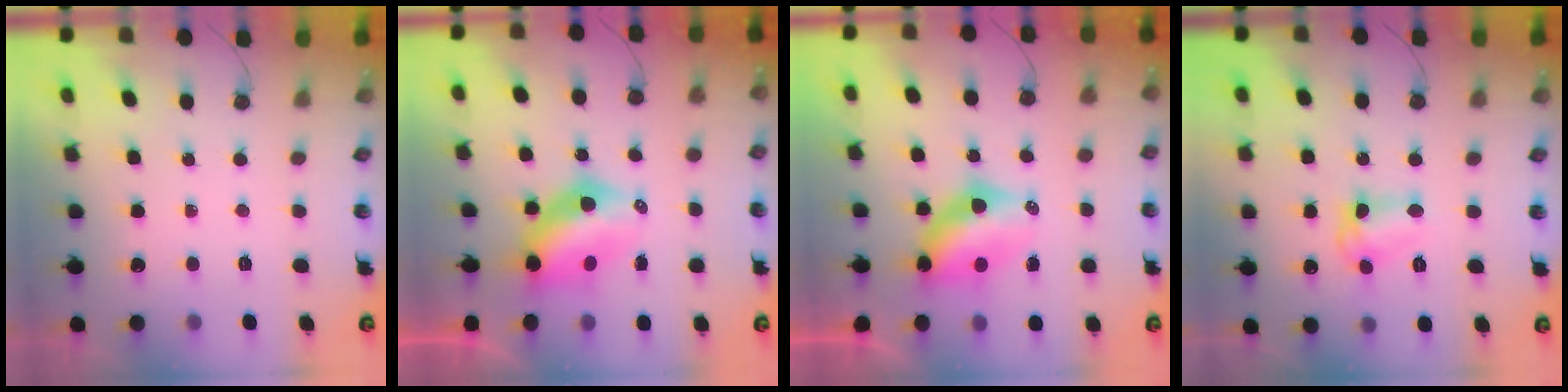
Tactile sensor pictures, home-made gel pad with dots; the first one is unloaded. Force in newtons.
{"total": 6.9, "press": 6.9, "slide": 0.6}
{"total": 10.6, "press": 9.9, "slide": 3.9}
{"total": 9.2, "press": 9.1, "slide": 0.8}